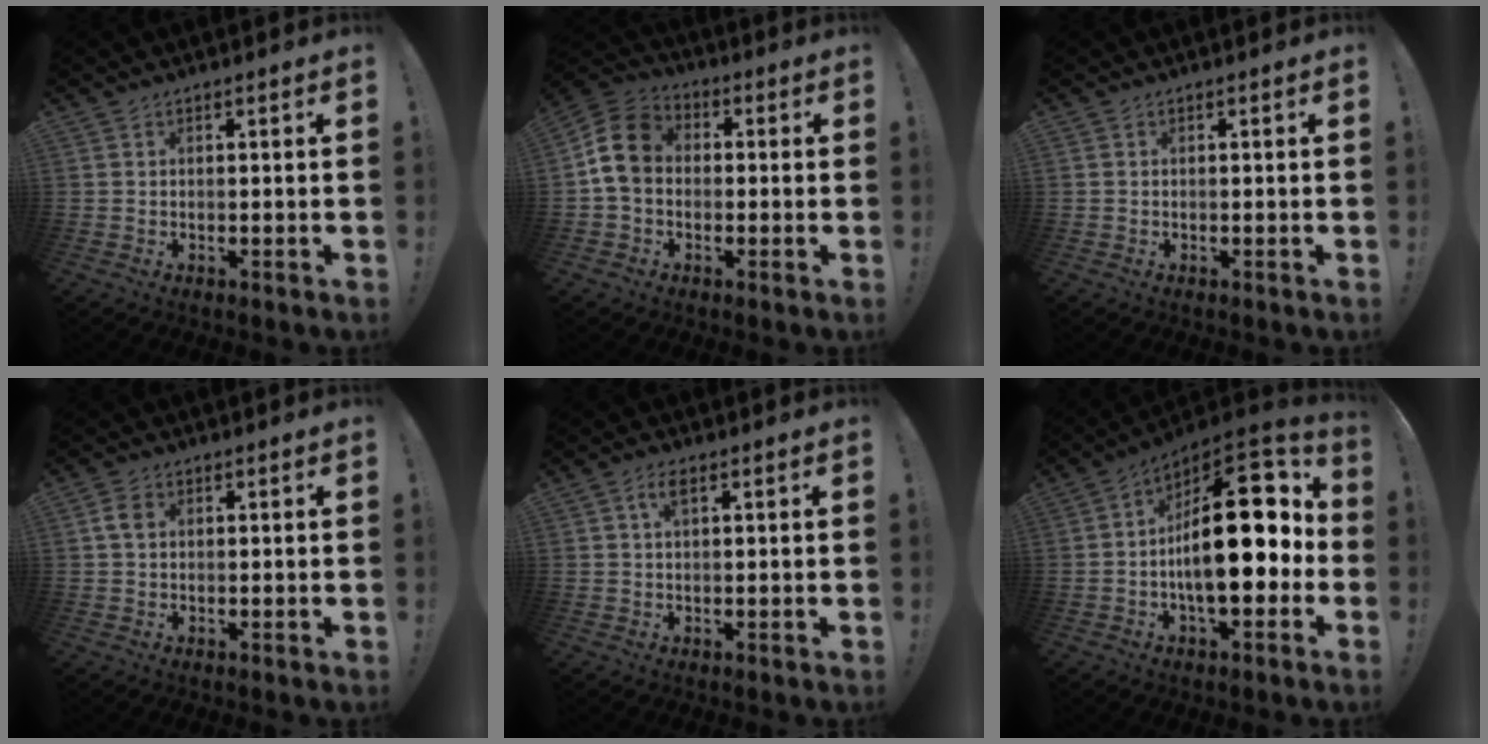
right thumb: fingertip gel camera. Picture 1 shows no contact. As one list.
[{"total": 11.5, "force": [0.5, 9.0, 7.2], "torque": [-0.125, 0.022, 0.014]}, {"total": 0.0}, {"total": 3.8, "force": [0.9, 2.6, 2.7], "torque": [-0.048, 0.006, 0.018]}, {"total": 3.5, "force": [1.3, 1.6, 2.9], "torque": [-0.057, 0.006, 0.021]}, {"total": 24.6, "force": [0.8, 10.9, 22.1], "torque": [-0.338, -0.008, 0.011]}]